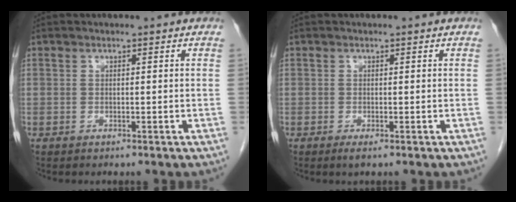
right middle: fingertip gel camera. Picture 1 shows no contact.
{"total": 0.8, "force": [-0.4, 0.0, 0.7], "torque": [-0.013, -0.003, -0.006]}